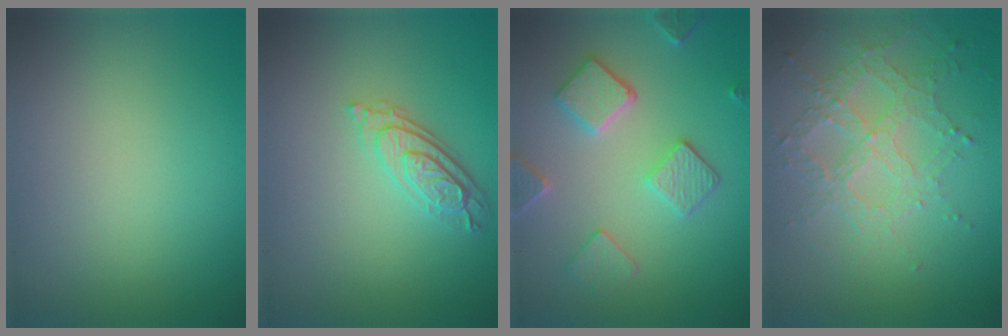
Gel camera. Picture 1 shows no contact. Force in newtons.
{"total": 3.0, "press": 2.6, "slide": 1.5}
{"total": 4.3, "press": 3.8, "slide": 1.9}
{"total": 3.9, "press": 3.0, "slide": 2.5}